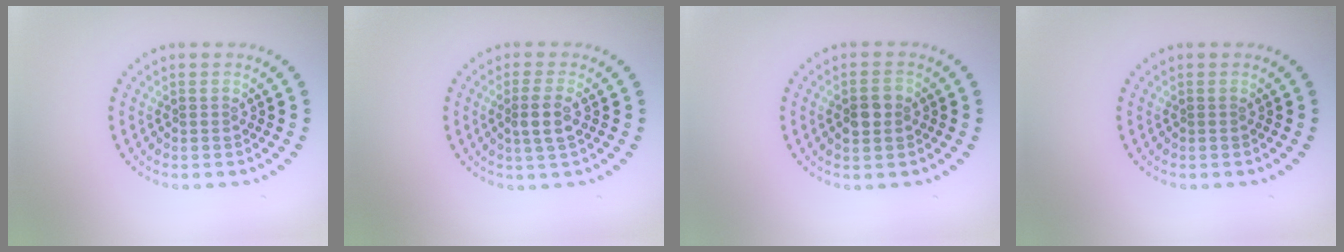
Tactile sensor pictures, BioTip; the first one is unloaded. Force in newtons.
{"total": 2.3, "press": 2.0, "slide": 1.1}
{"total": 2.6, "press": 2.6, "slide": 0.1}
{"total": 0.0}